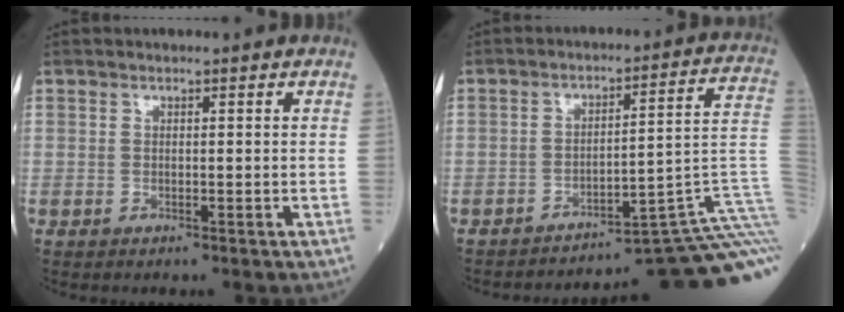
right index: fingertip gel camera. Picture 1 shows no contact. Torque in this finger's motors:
{"motor_torque": [0.18, -1.71, 0.42, 0.05]}